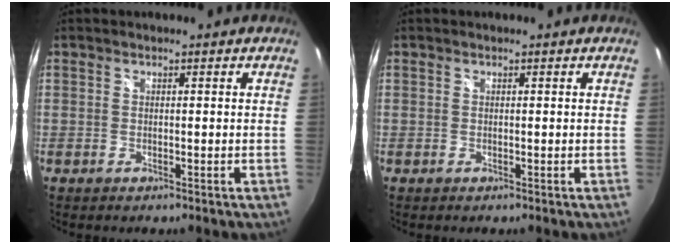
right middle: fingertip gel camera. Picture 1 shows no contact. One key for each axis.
{"total": 0.0}